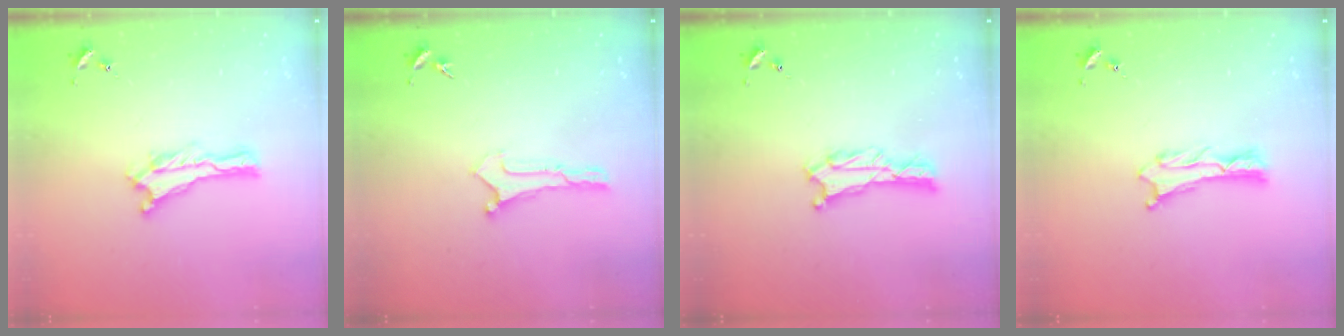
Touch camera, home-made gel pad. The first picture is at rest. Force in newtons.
{"total": 0.0}
{"total": 0.7, "press": 0.7, "slide": 0.1}
{"total": 1.3, "press": 1.2, "slide": 0.1}